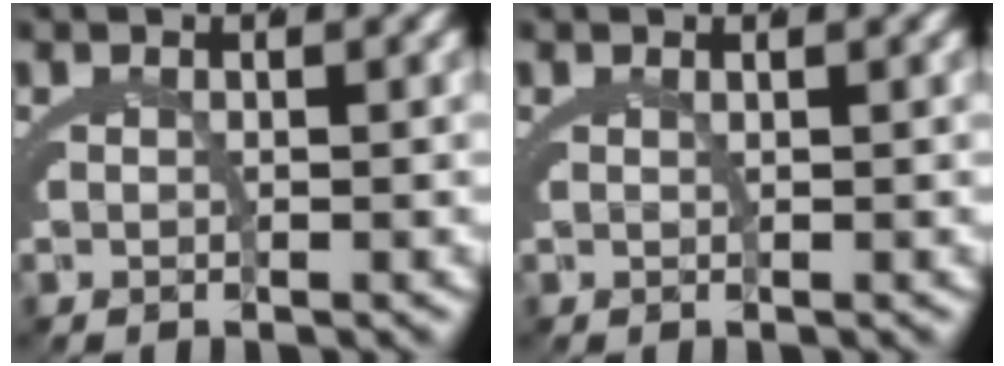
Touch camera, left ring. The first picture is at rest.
{"total": 0.8, "force": [0.5, -0.7, 0.2], "torque": [-0.003, 0.000, 0.011]}